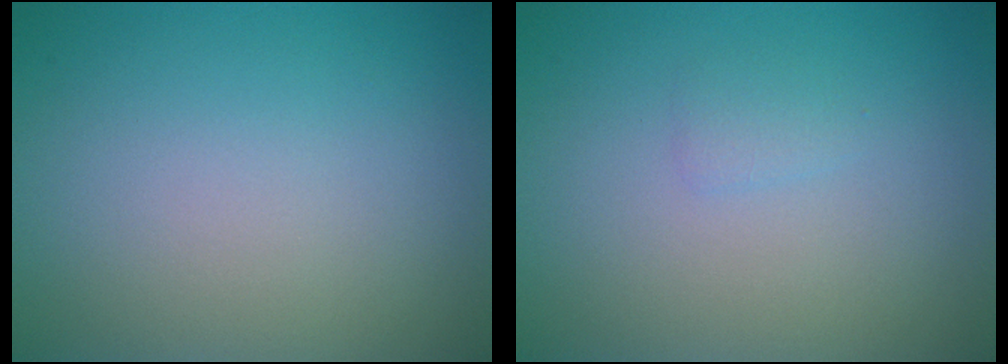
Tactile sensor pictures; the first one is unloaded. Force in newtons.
{"total": 0.7, "press": 0.7, "slide": 0.1}